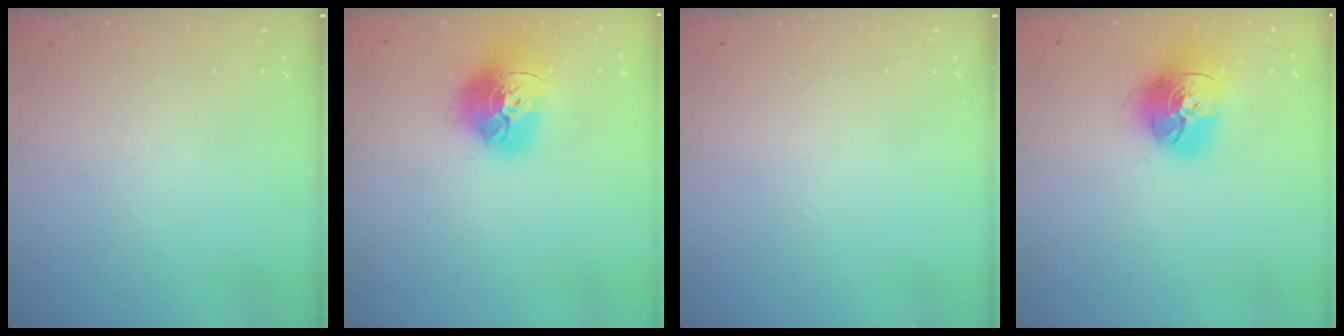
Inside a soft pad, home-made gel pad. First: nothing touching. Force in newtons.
{"total": 17.4, "press": 17.3, "slide": 1.7}
{"total": 0.0}
{"total": 17.4, "press": 17.3, "slide": 2.1}